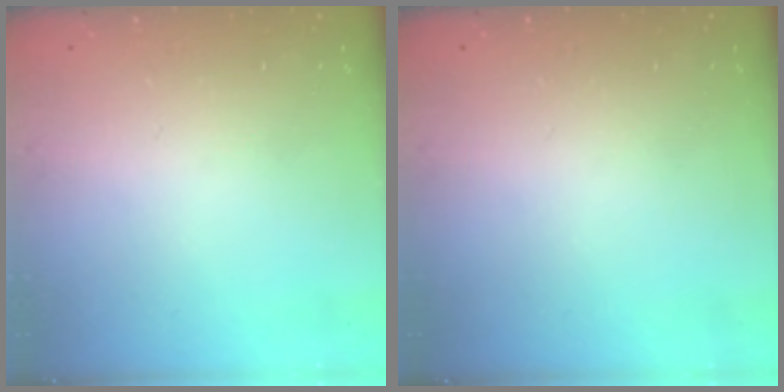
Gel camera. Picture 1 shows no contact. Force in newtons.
{"total": 0.0}